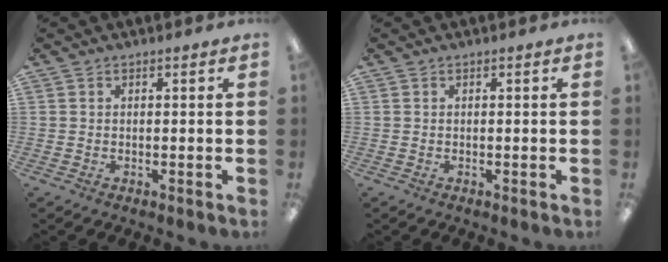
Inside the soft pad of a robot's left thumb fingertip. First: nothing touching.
{"total": 0.0}